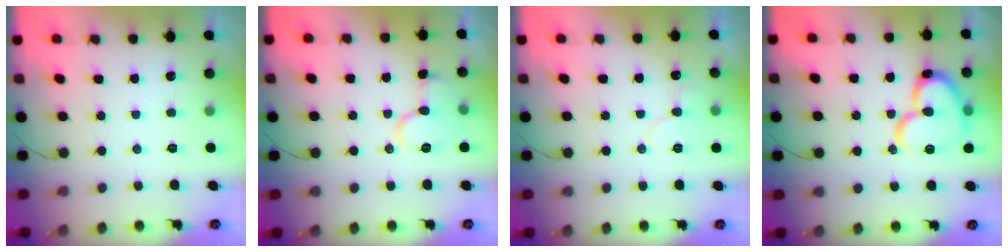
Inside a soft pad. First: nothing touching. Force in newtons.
{"total": 10.1, "press": 10.1, "slide": 0.9}
{"total": 5.3, "press": 5.3, "slide": 0.5}
{"total": 16.2, "press": 16.1, "slide": 1.7}